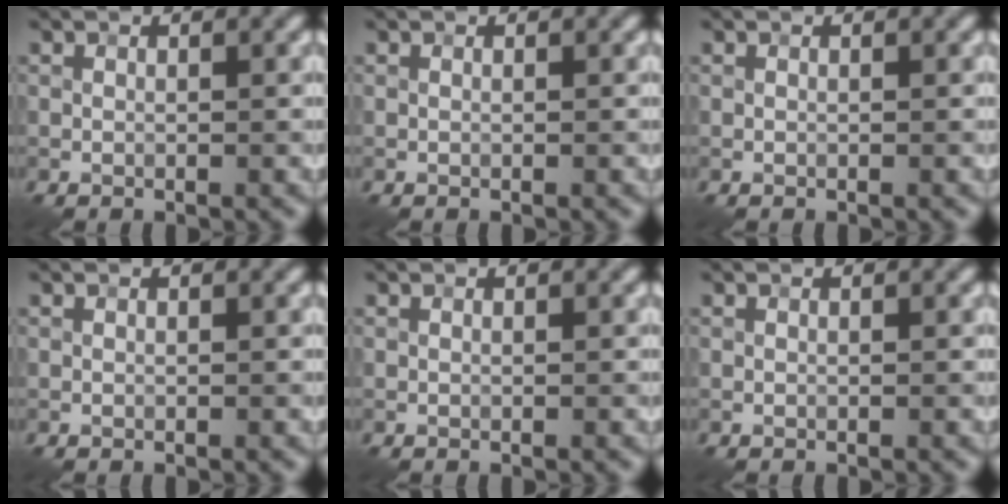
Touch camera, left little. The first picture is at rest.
{"total": 0.0}
{"total": 0.0}
{"total": 0.0}
{"total": 0.0}
{"total": 0.0}